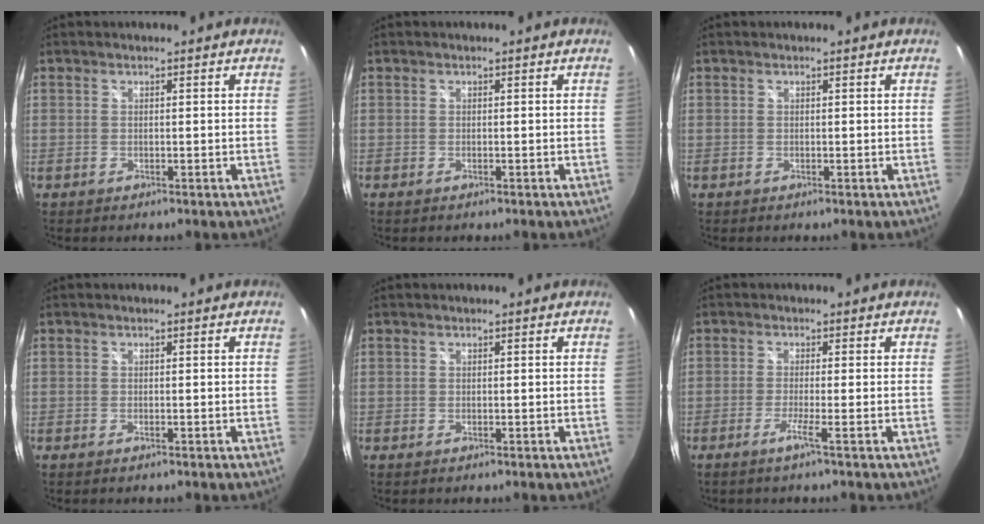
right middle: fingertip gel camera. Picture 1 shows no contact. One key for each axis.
{"total": 0.0}
{"total": 0.0}
{"total": 0.7, "fx": -0.5, "fy": 0.0, "fz": 0.5, "tx": -0.006, "ty": 0.002, "tz": -0.008}
{"total": 0.0}
{"total": 2.7, "fx": -1.5, "fy": -1.1, "fz": 1.9, "tx": -0.046, "ty": -0.004, "tz": -0.033}